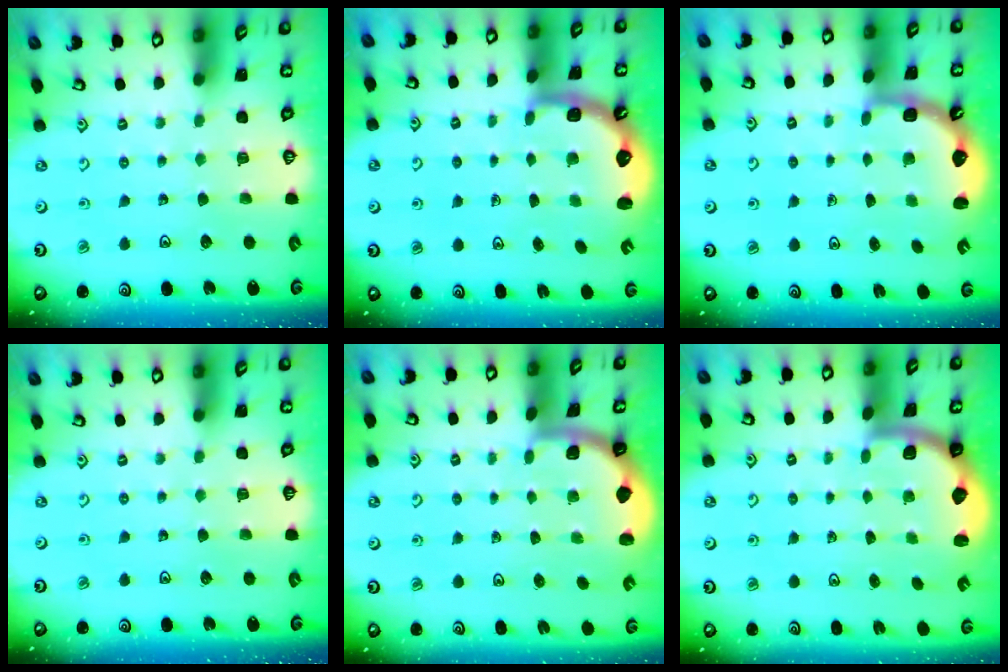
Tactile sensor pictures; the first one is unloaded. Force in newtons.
{"total": 2.6, "press": 2.4, "slide": 1.1}
{"total": 2.5, "press": 2.2, "slide": 1.3}
{"total": 0.0}
{"total": 1.4, "press": 1.4, "slide": 0.1}
{"total": 1.9, "press": 1.8, "slide": 0.5}